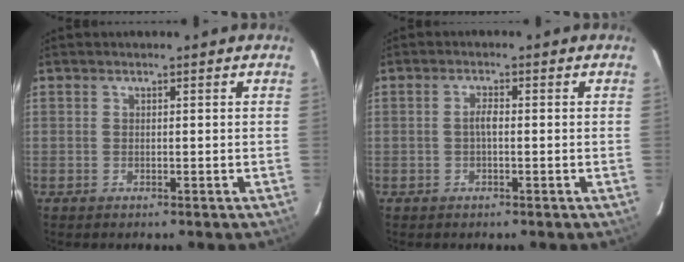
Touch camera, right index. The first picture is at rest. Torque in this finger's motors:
{"motor_torque": [0.18, -0.05, 0.21, 0.04]}